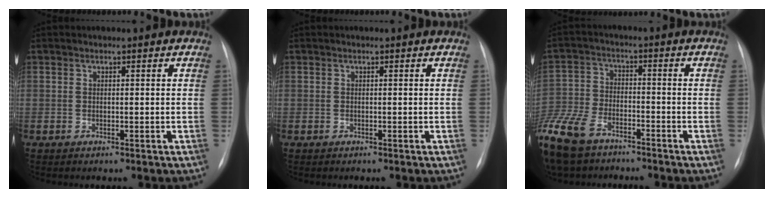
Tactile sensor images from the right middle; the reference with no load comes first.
{"total": 0.0}
{"total": 14.7, "force": [-10.4, 6.8, 7.7], "torque": [-0.198, -0.029, -0.195]}